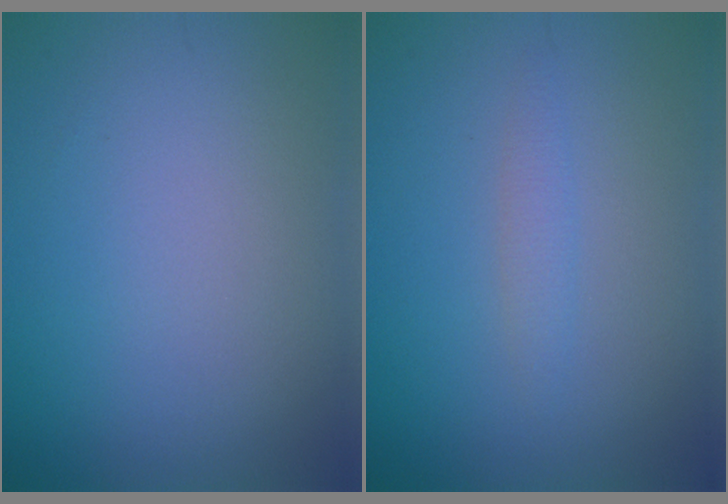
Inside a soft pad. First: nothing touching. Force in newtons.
{"total": 1.2, "press": 1.2, "slide": 0.0}